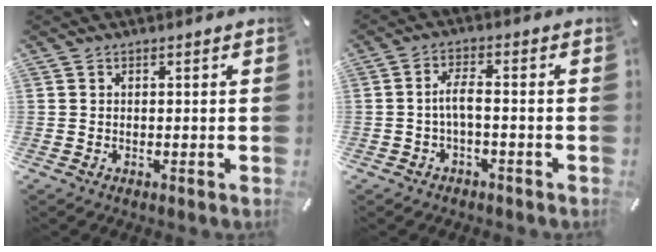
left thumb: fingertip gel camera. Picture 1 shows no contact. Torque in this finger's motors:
{"motor_torque": [-0.02, -0.24, 0.26, 0.17, 0.06]}